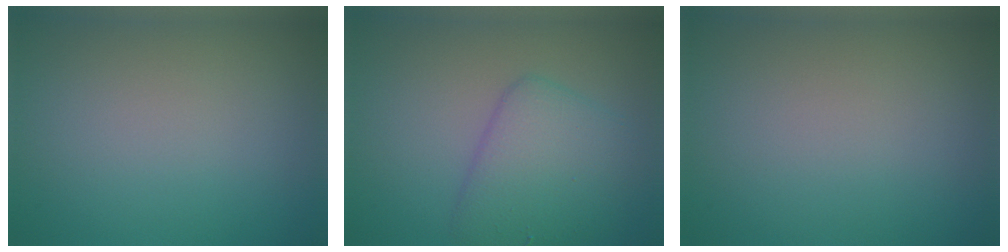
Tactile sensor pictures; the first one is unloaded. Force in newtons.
{"total": 4.6, "press": 4.6, "slide": 0.1}
{"total": 0.0}